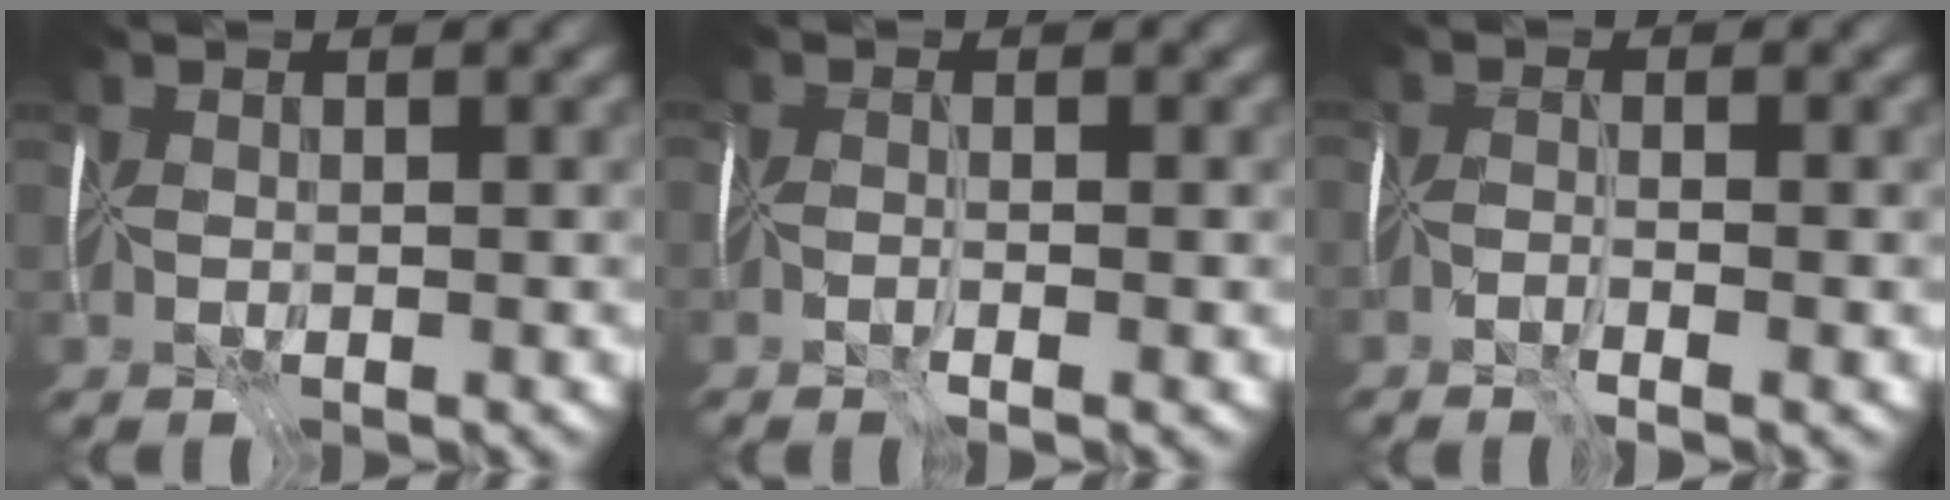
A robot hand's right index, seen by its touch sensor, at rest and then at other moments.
{"total": 1.8, "force": [-1.5, -1.0, 0.1], "torque": [-0.006, -0.010, -0.024]}
{"total": 2.3, "force": [-2.0, -1.0, 0.5], "torque": [-0.015, -0.010, -0.038]}